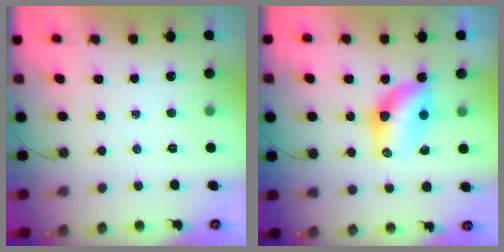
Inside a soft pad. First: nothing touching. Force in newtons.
{"total": 9.2, "press": 8.2, "slide": 4.3}